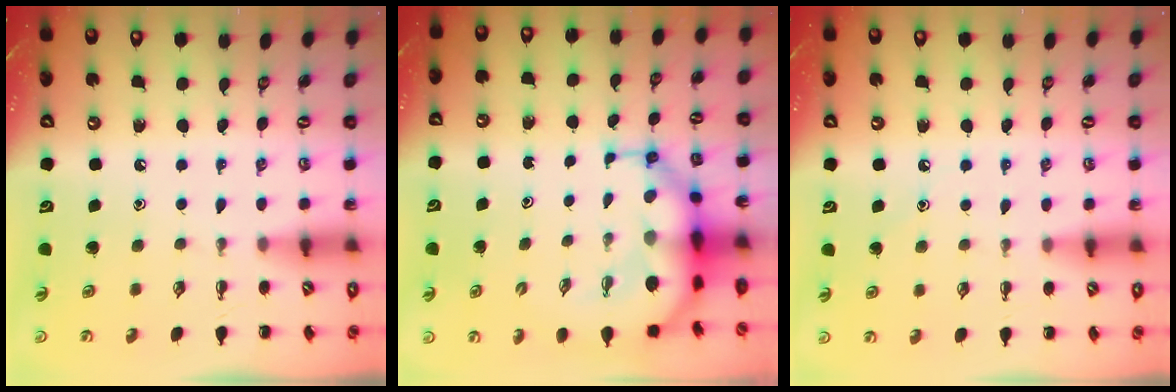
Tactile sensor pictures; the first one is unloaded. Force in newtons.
{"total": 9.4, "press": 9.0, "slide": 2.6}
{"total": 7.4, "press": 7.1, "slide": 2.1}